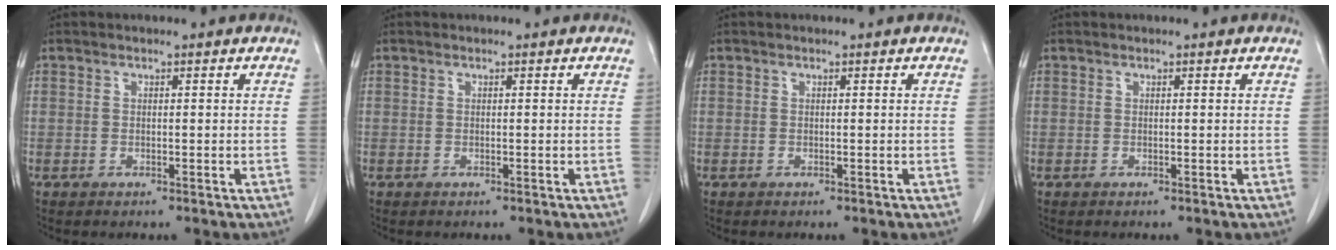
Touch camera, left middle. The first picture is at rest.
{"total": 0.0}
{"total": 0.0}
{"total": 0.0}